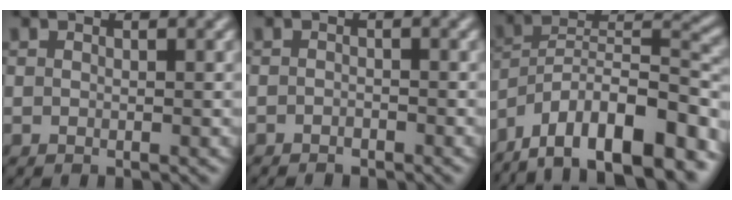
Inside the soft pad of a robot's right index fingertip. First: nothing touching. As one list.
[{"total": 0.8, "force": [-0.8, 0.1, 0.0], "torque": [0.000, 0.000, -0.013]}, {"total": 14.4, "force": [-10.2, 4.7, 9.0], "torque": [-0.155, 0.026, -0.167]}]